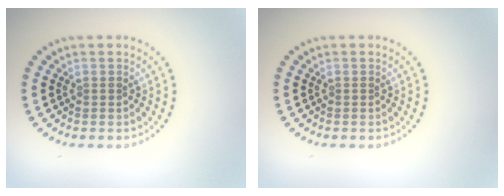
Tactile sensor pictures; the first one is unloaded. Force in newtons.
{"total": 0.0}